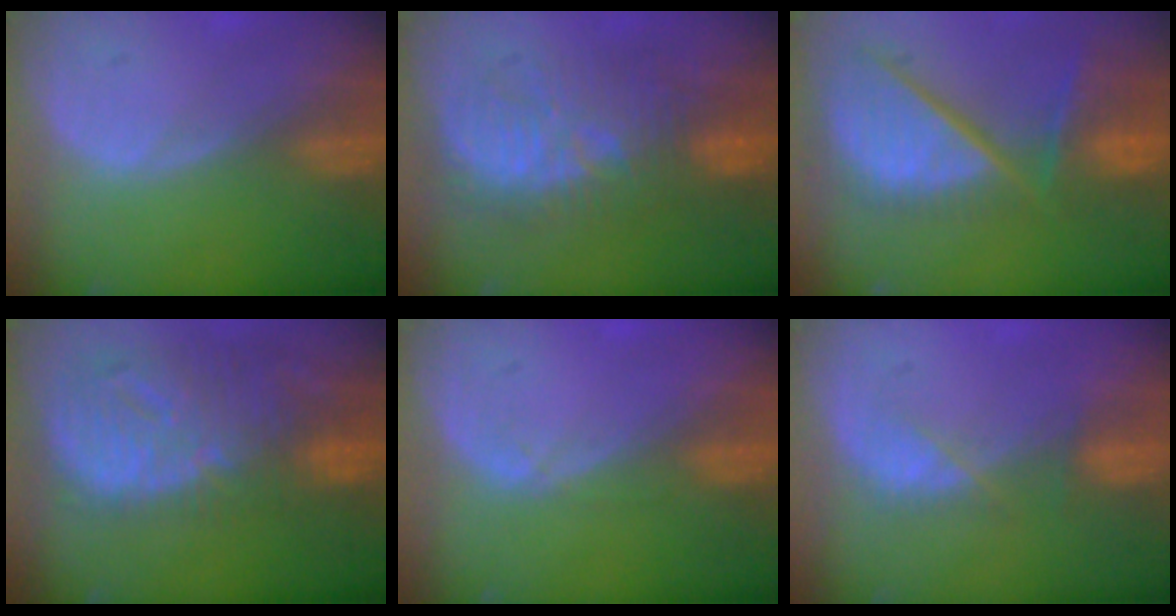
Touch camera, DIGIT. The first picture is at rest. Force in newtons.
{"total": 10.3, "press": 10.3, "slide": 0.3}
{"total": 13.1, "press": 10.9, "slide": 7.2}
{"total": 12.7, "press": 11.0, "slide": 6.4}
{"total": 0.9, "press": 0.8, "slide": 0.2}
{"total": 2.9, "press": 2.9, "slide": 0.7}